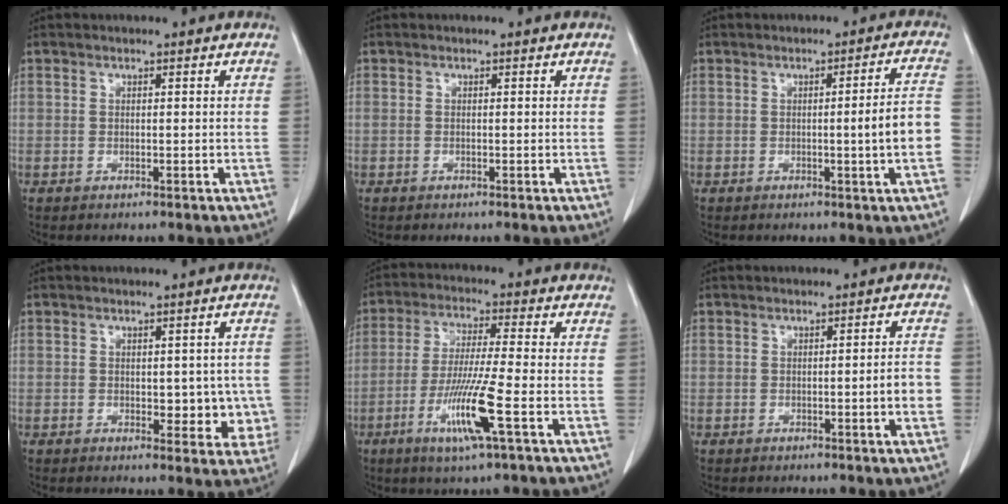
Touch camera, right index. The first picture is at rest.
{"total": 0.0}
{"total": 6.6, "force": [-1.3, -0.7, 6.5], "torque": [-0.082, 0.005, -0.019]}
{"total": 5.3, "force": [-0.5, 3.2, 4.2], "torque": [-0.028, 0.007, 0.000]}
{"total": 10.1, "force": [-3.9, -0.6, 9.3], "torque": [-0.179, -0.018, -0.075]}
{"total": 3.2, "force": [-0.8, 0.0, 3.1], "torque": [-0.039, 0.001, -0.013]}